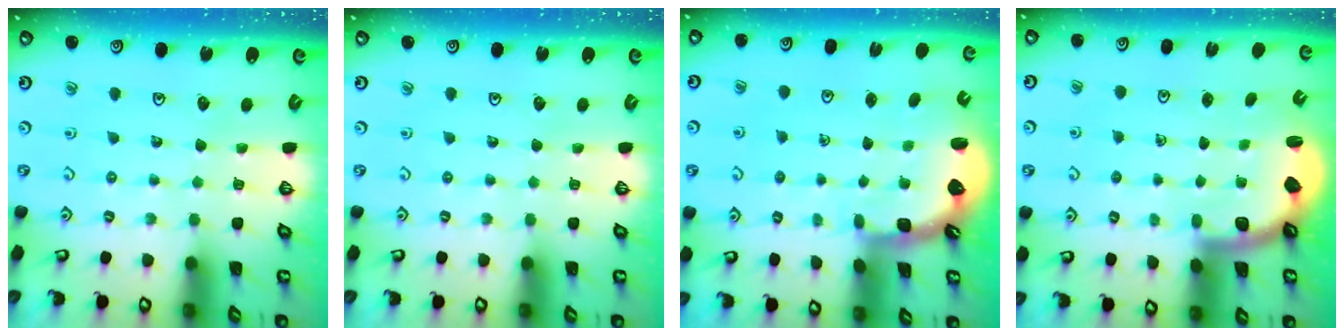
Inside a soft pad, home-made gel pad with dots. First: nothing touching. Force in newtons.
{"total": 0.0}
{"total": 2.5, "press": 1.7, "slide": 1.8}
{"total": 2.0, "press": 1.9, "slide": 0.5}